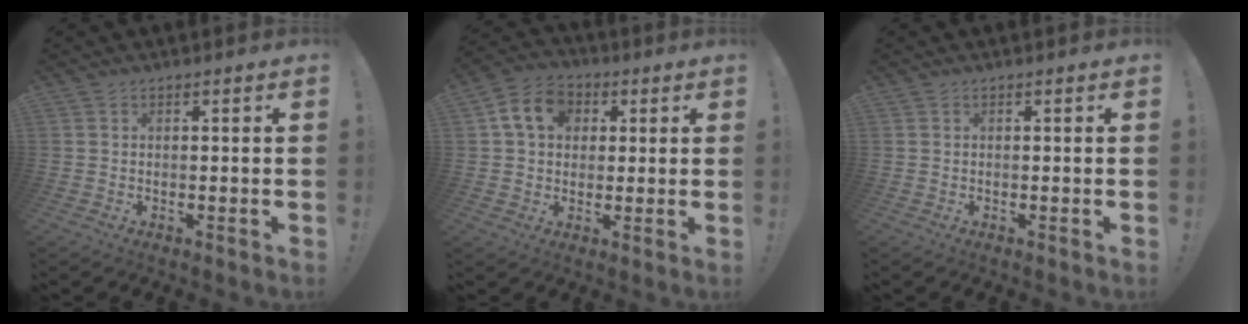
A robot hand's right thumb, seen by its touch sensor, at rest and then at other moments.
{"total": 11.5, "force": [3.5, 9.0, 6.2], "torque": [-0.094, 0.005, 0.070]}
{"total": 0.0}